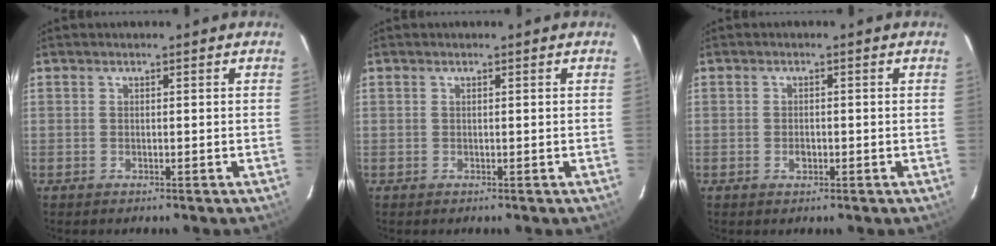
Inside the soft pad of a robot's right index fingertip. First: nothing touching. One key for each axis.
{"total": 0.0}
{"total": 1.6, "fx": -0.6, "fy": 1.1, "fz": 1.0, "tx": -0.018, "ty": 0.004, "tz": -0.009}